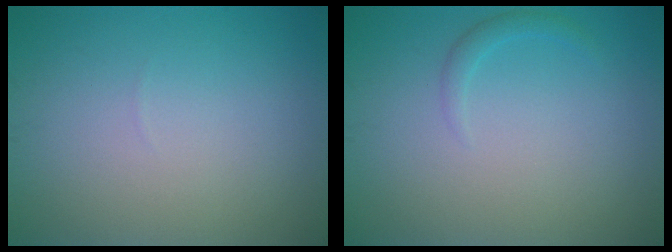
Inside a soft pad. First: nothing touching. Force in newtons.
{"total": 1.0, "press": 1.0, "slide": 0.1}